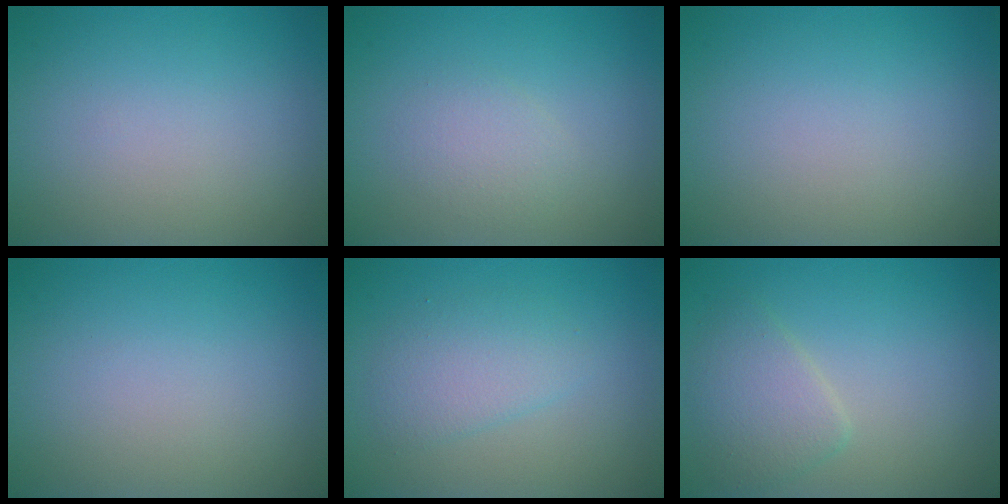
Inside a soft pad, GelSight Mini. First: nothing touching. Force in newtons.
{"total": 1.6, "press": 1.6, "slide": 0.1}
{"total": 0.0}
{"total": 0.0}
{"total": 2.6, "press": 2.6, "slide": 0.0}
{"total": 2.9, "press": 2.9, "slide": 0.1}